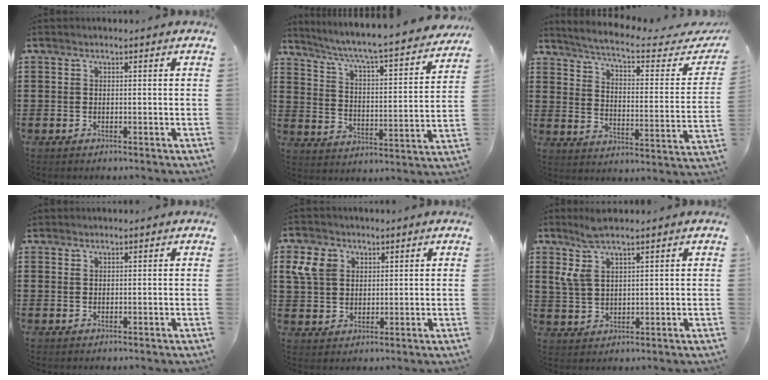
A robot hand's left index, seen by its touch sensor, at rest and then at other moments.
{"total": 5.0, "force": [4.4, -0.4, 2.3], "torque": [-0.067, -0.042, 0.061]}
{"total": 4.8, "force": [4.1, -0.3, 2.5], "torque": [-0.071, -0.035, 0.061]}
{"total": 0.8, "force": [0.6, 0.4, 0.2], "torque": [-0.007, 0.004, 0.012]}
{"total": 5.4, "force": [2.2, 4.4, 2.1], "torque": [-0.068, 0.014, 0.038]}
{"total": 5.6, "force": [3.4, 2.0, 4.0], "torque": [-0.092, 0.002, 0.060]}